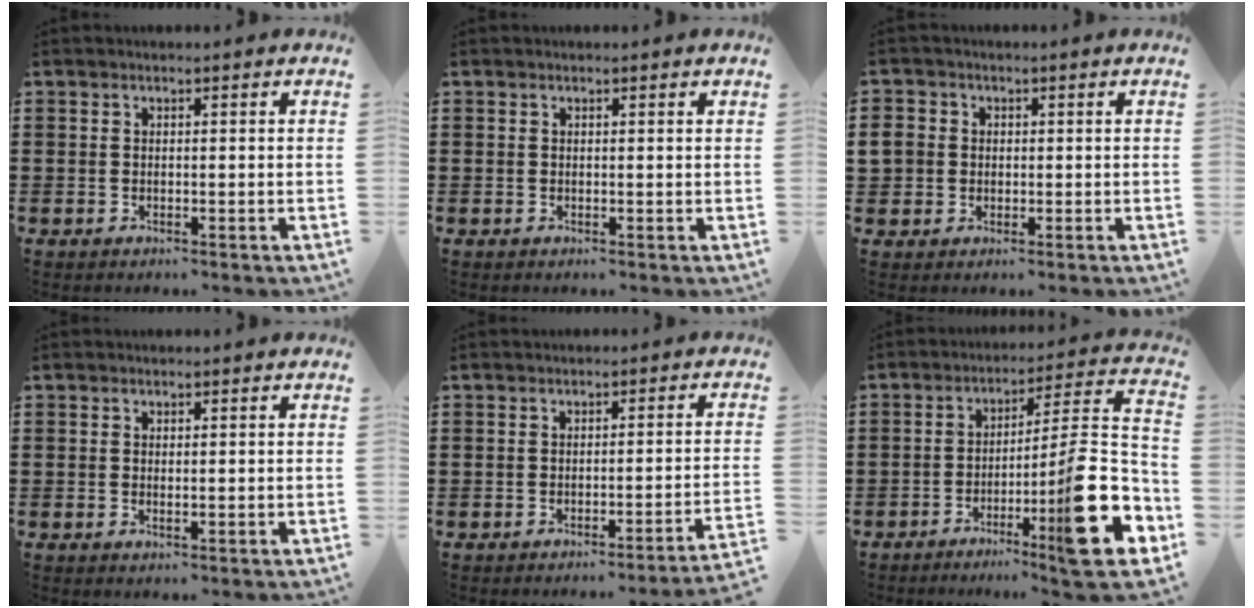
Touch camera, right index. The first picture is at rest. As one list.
[{"total": 0.0}, {"total": 3.1, "force": [0.2, 2.9, 0.9], "torque": [-0.038, 0.007, -0.001]}, {"total": 0.6, "force": [0.3, 0.2, 0.5], "torque": [-0.011, 0.001, 0.006]}, {"total": 1.7, "force": [-1.3, -0.6, 0.9], "torque": [-0.016, -0.004, -0.027]}, {"total": 14.9, "force": [-5.7, 0.8, 13.8], "torque": [-0.211, -0.025, -0.100]}]